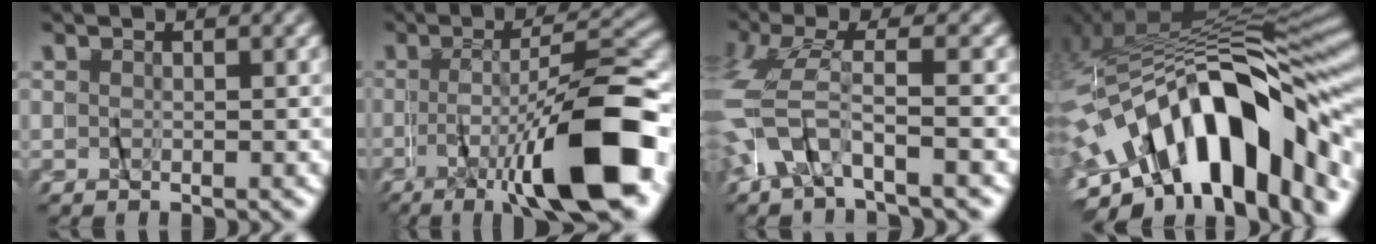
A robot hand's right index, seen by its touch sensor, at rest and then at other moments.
{"total": 10.8, "force": [-5.9, 0.1, 9.0], "torque": [-0.124, -0.003, -0.088]}
{"total": 4.2, "force": [-3.4, 0.5, 2.3], "torque": [-0.099, -0.012, -0.057]}
{"total": 13.6, "force": [-5.1, 6.1, 11.0], "torque": [-0.195, 0.009, -0.076]}